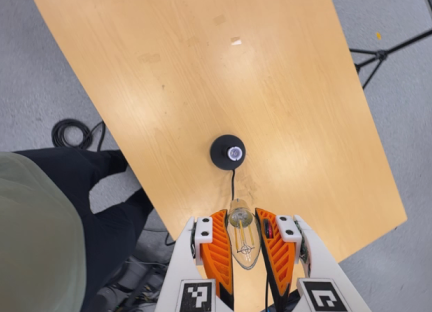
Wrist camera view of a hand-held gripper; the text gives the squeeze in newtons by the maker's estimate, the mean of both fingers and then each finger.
{"total": 23.9, "left": 26.0, "right": 21.8}